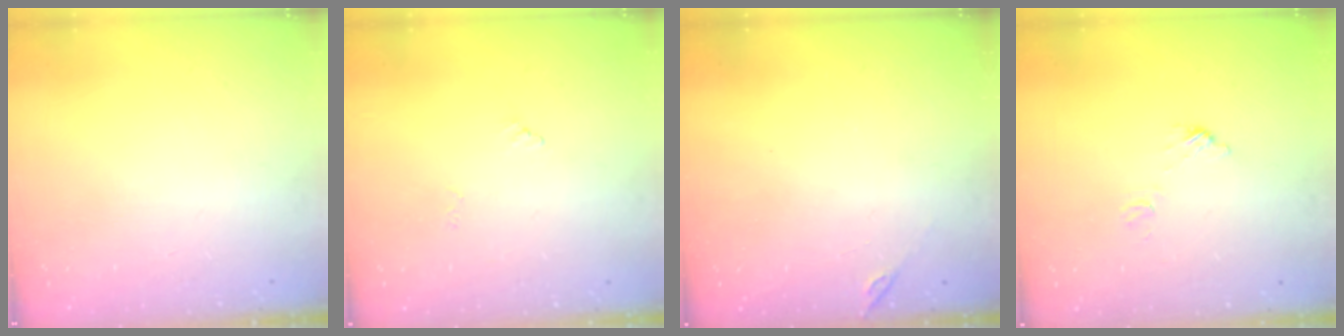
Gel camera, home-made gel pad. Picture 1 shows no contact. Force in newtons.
{"total": 5.5, "press": 5.5, "slide": 0.3}
{"total": 5.5, "press": 5.5, "slide": 0.1}
{"total": 4.9, "press": 4.9, "slide": 0.4}